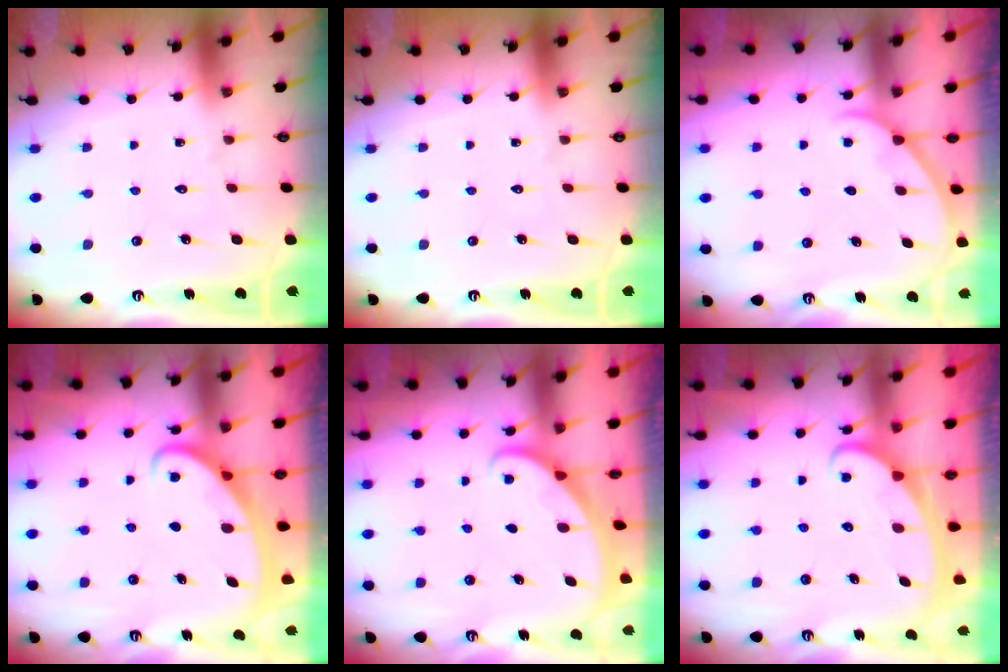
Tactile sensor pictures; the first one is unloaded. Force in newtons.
{"total": 0.0}
{"total": 2.4, "press": 2.4, "slide": 0.3}
{"total": 2.4, "press": 2.3, "slide": 0.5}
{"total": 1.4, "press": 1.4, "slide": 0.0}
{"total": 2.3, "press": 2.3, "slide": 0.3}